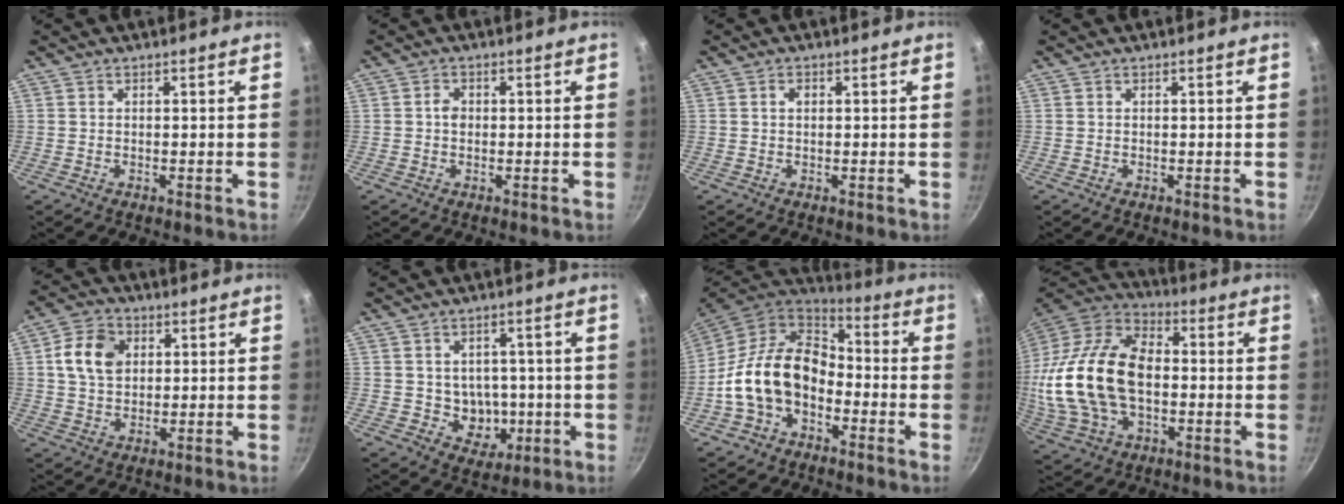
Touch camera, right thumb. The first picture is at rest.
{"total": 1.9, "force": [0.1, 1.5, 1.1], "torque": [-0.015, 0.005, -0.002]}
{"total": 1.4, "force": [0.4, 1.0, 0.9], "torque": [-0.012, 0.004, 0.004]}
{"total": 0.0}
{"total": 9.2, "force": [2.3, 6.8, 5.7], "torque": [-0.088, 0.007, 0.033]}
{"total": 7.9, "force": [-0.6, 7.0, 3.6], "torque": [-0.016, 0.005, 0.003]}
{"total": 15.8, "force": [-3.7, 11.1, 10.5], "torque": [-0.161, 0.050, -0.081]}
{"total": 25.0, "force": [-1.1, 15.7, 19.4], "torque": [-0.371, 0.032, -0.019]}